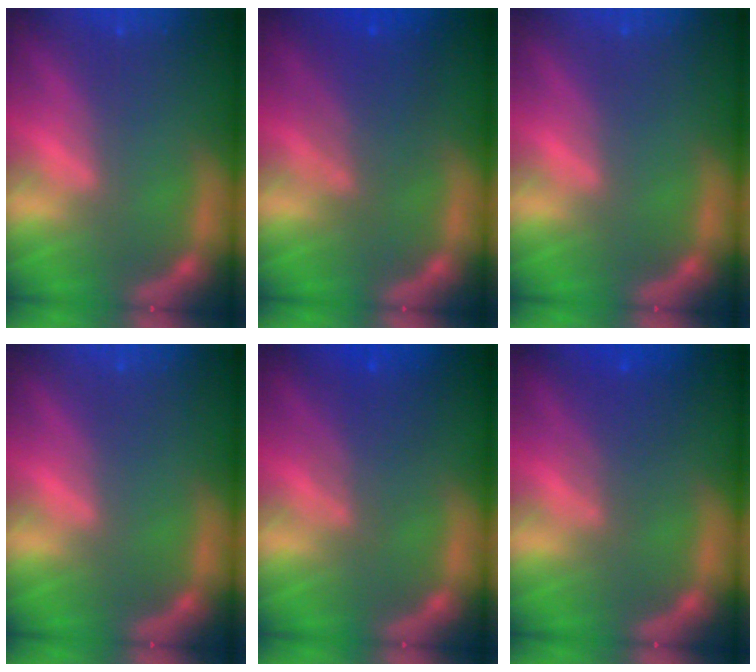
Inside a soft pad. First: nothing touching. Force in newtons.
{"total": 4.5}
{"total": 0.0}
{"total": 0.0}
{"total": 3.5}
{"total": 3.0}